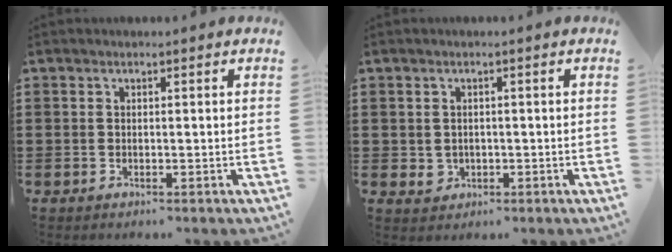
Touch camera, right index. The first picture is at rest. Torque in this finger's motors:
{"motor_torque": [1.09, 1.05, 0.01, 0.01]}